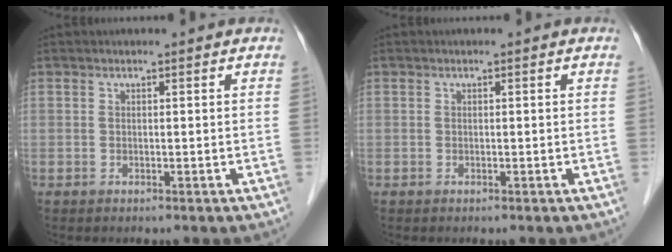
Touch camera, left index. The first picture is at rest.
{"total": 0.0}